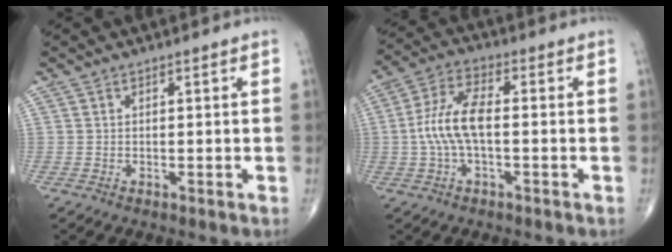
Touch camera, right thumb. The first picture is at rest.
{"total": 9.2, "force": [-0.7, 3.8, 8.4], "torque": [-0.188, 0.027, -0.017]}